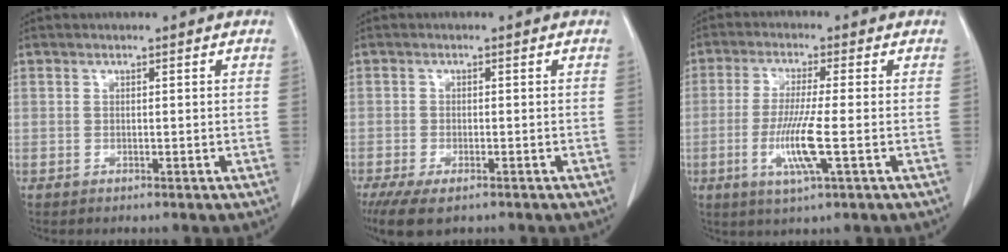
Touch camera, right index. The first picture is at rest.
{"total": 6.8, "force": [-4.4, 2.8, 4.4], "torque": [-0.079, -0.014, -0.072]}
{"total": 8.3, "force": [-2.1, 0.0, 8.1], "torque": [-0.162, -0.017, -0.041]}